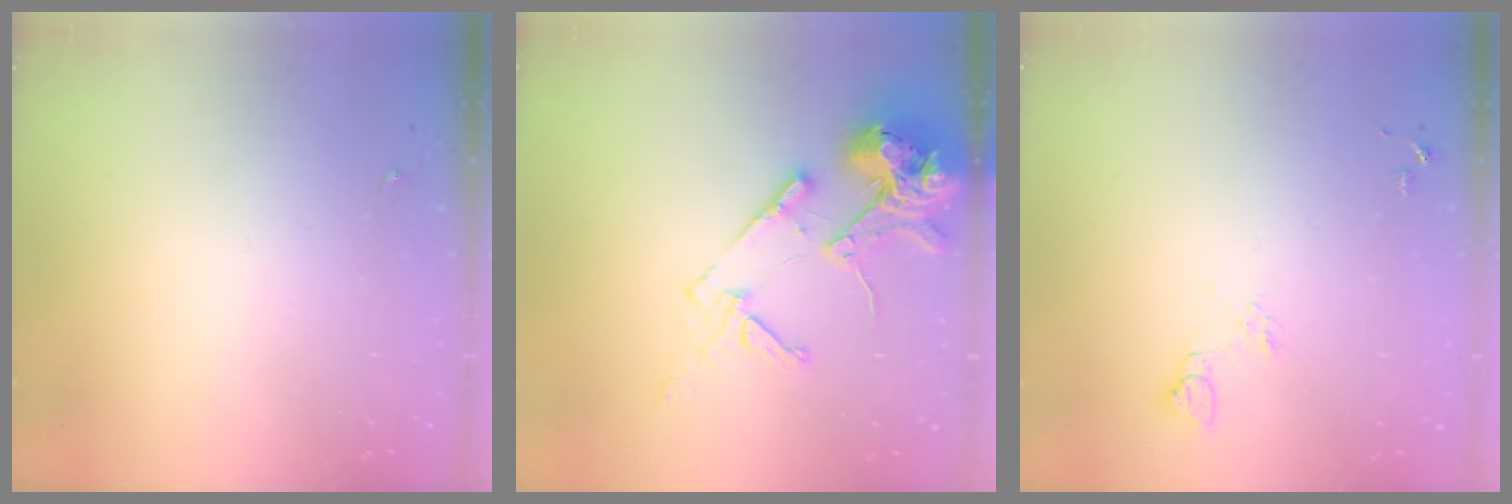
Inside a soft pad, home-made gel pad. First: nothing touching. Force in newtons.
{"total": 16.6, "press": 16.5, "slide": 2.3}
{"total": 6.6, "press": 6.5, "slide": 0.8}